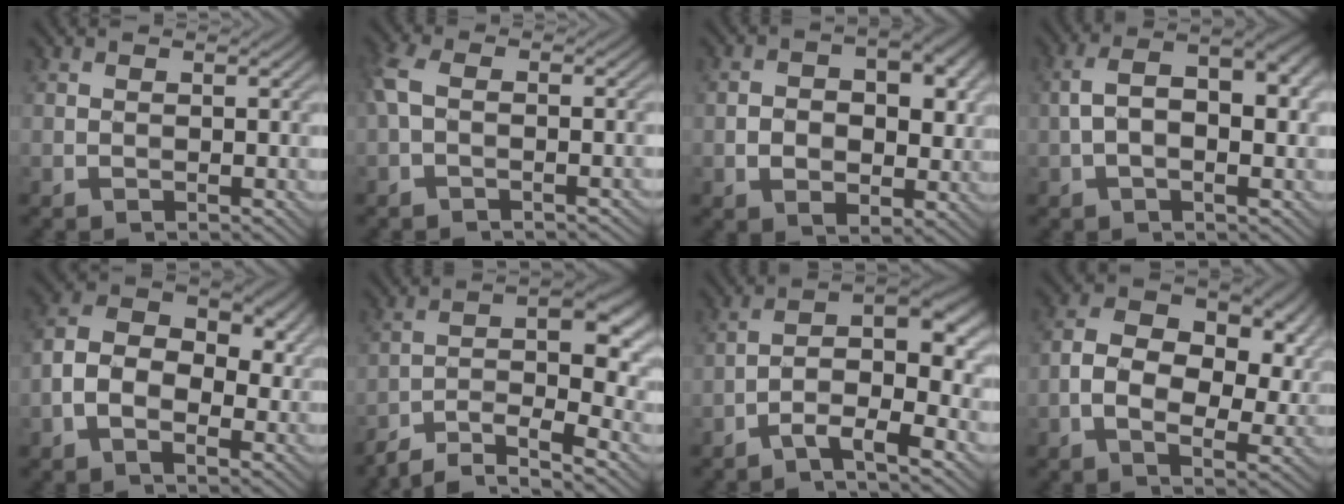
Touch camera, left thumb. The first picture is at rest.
{"total": 3.7, "force": [-0.8, 1.9, 3.0], "torque": [-0.078, 0.009, -0.025]}
{"total": 8.6, "force": [0.8, 5.6, 6.5], "torque": [-0.103, -0.011, 0.014]}
{"total": 8.7, "force": [0.9, 4.2, 7.5], "torque": [-0.140, 0.013, 0.008]}
{"total": 8.7, "force": [-0.7, 6.0, 6.2], "torque": [-0.121, 0.004, -0.025]}
{"total": 8.9, "force": [-5.4, 2.8, 6.5], "torque": [-0.096, -0.002, -0.105]}
{"total": 7.5, "force": [-3.8, 2.1, 6.1], "torque": [-0.096, 0.010, -0.077]}
{"total": 12.1, "force": [1.0, 8.3, 8.8], "torque": [-0.162, -0.009, 0.018]}